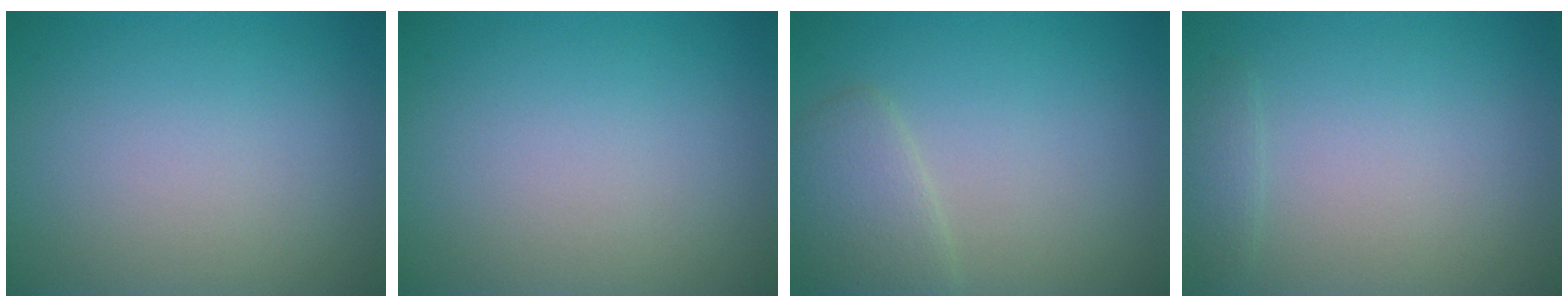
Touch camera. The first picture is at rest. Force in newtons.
{"total": 0.0}
{"total": 2.6, "press": 2.6, "slide": 0.2}
{"total": 1.0, "press": 1.0, "slide": 0.1}